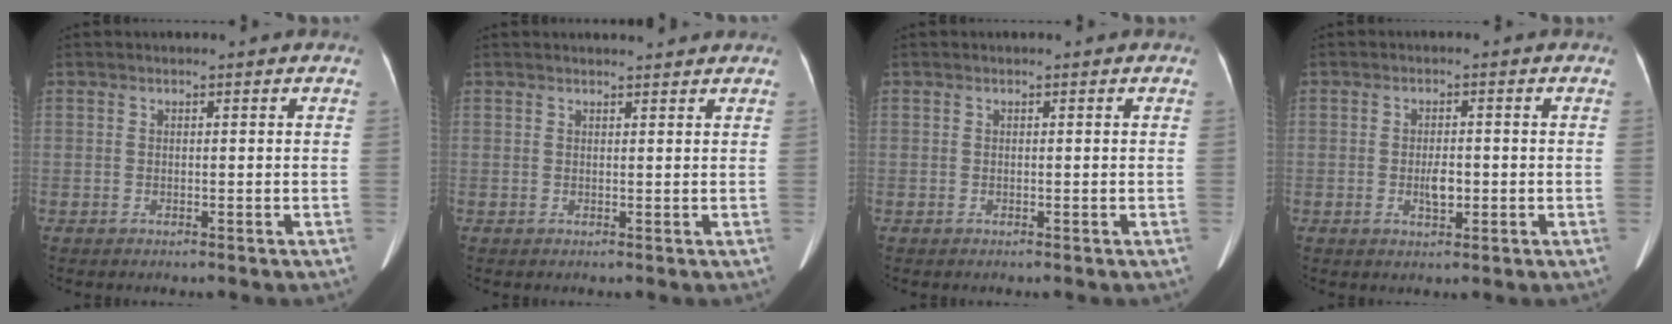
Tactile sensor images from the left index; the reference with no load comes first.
{"total": 2.7, "force": [2.7, 0.2, 0.6], "torque": [-0.012, 0.010, 0.033]}
{"total": 0.0}
{"total": 2.7, "force": [-0.7, 1.1, 2.4], "torque": [-0.044, -0.001, -0.008]}